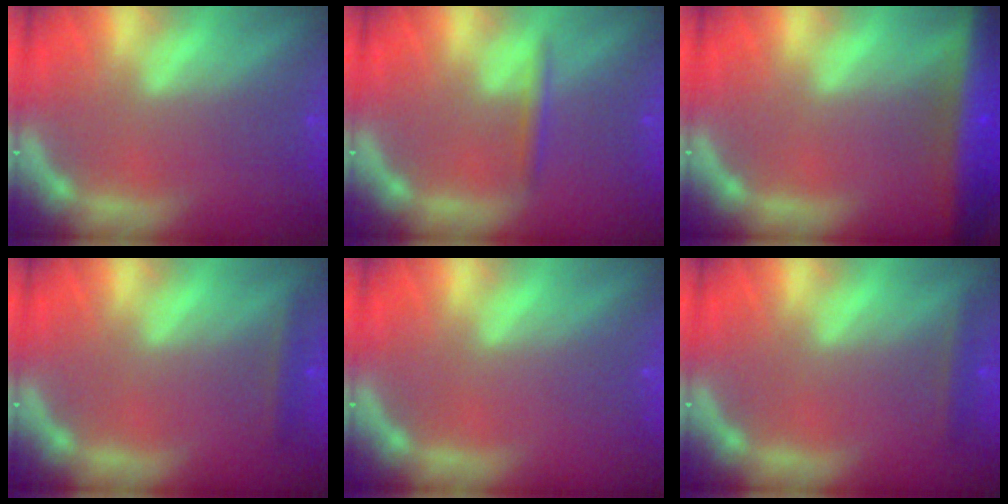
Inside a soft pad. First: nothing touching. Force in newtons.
{"total": 1.4}
{"total": 8.6}
{"total": 1.4}
{"total": 0.0}
{"total": 1.4}